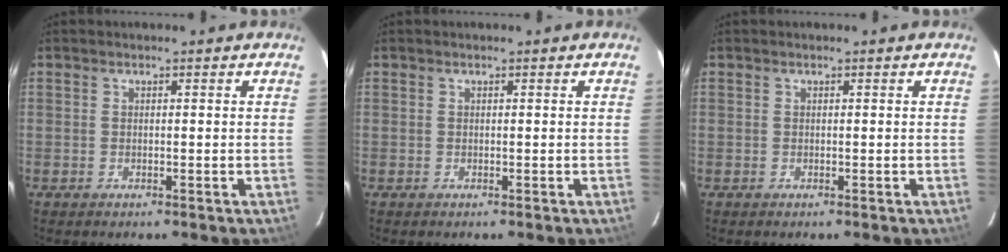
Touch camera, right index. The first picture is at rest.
{"total": 0.0}
{"total": 0.0}